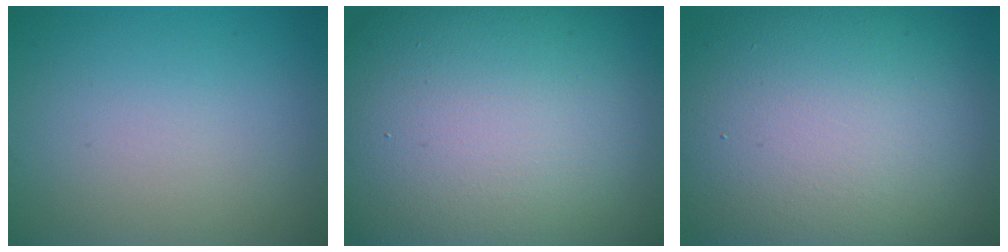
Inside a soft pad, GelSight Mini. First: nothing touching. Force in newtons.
{"total": 23.4, "press": 23.3, "slide": 1.4}
{"total": 16.6, "press": 16.6, "slide": 0.4}